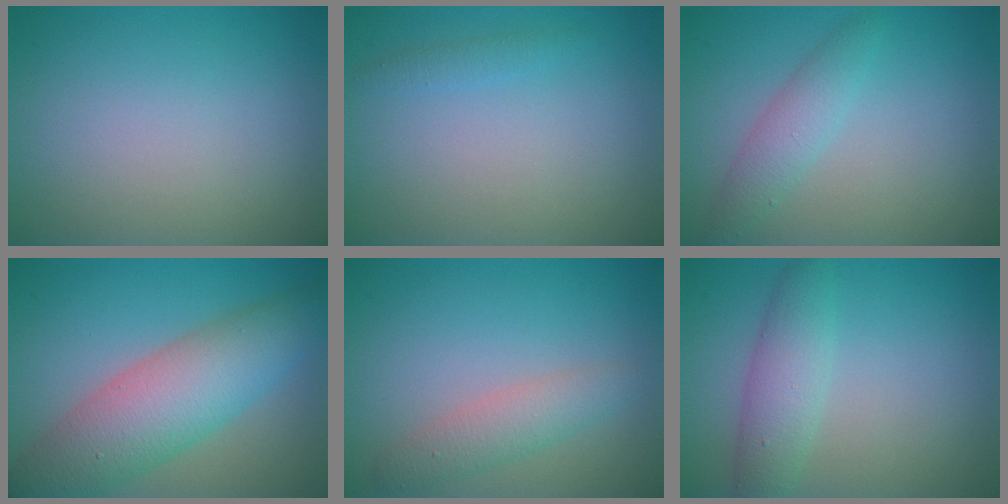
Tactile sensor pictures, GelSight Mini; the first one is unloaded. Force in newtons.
{"total": 0.9, "press": 0.9, "slide": 0.0}
{"total": 2.4, "press": 2.4, "slide": 0.1}
{"total": 8.2, "press": 8.2, "slide": 0.1}
{"total": 2.6, "press": 2.6, "slide": 0.2}
{"total": 3.4, "press": 3.4, "slide": 0.1}